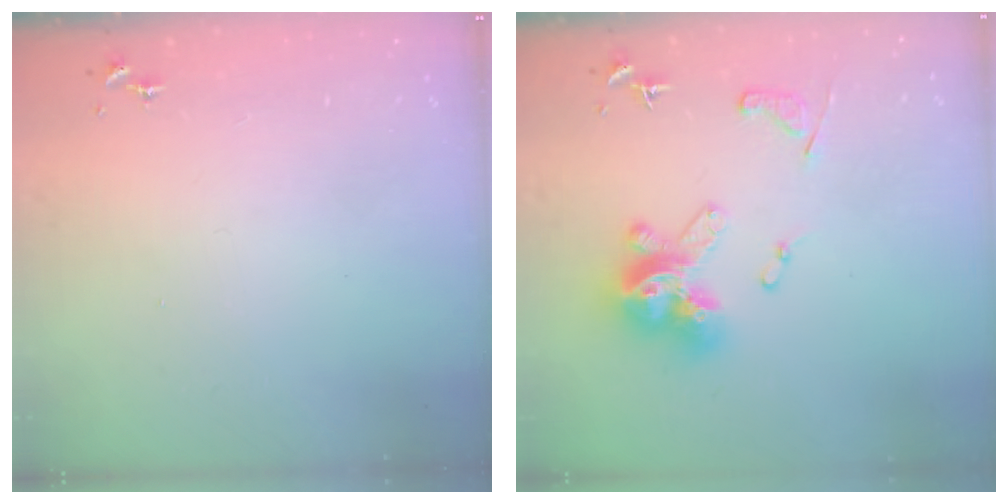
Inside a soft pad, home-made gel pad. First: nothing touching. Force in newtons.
{"total": 17.4, "press": 17.4, "slide": 1.6}